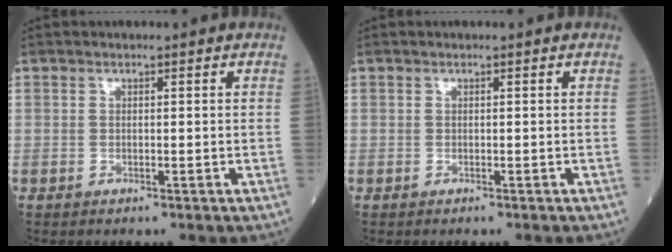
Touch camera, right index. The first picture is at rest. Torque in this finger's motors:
{"motor_torque": [-0.04, -0.02, 0.04, 0.01]}